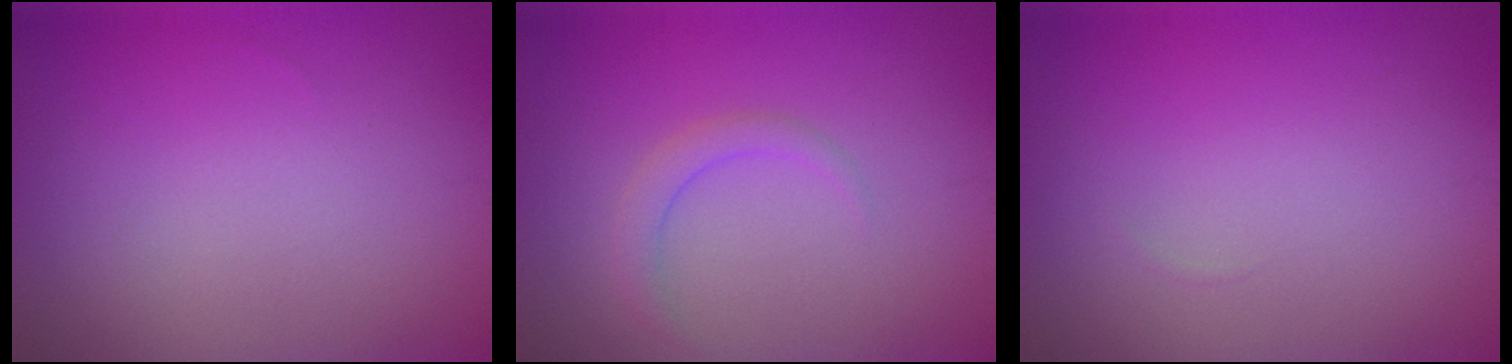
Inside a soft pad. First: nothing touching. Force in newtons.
{"total": 1.5, "press": 1.5, "slide": 0.1}
{"total": 0.0}